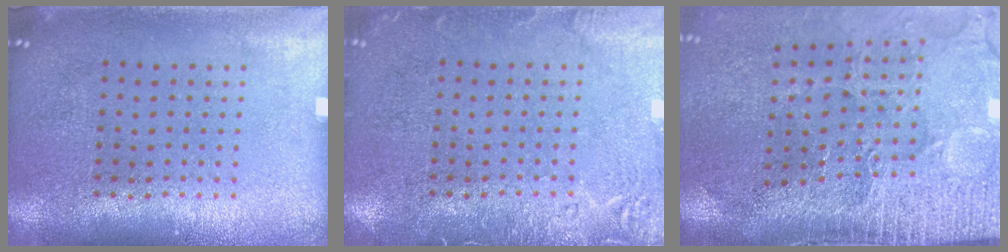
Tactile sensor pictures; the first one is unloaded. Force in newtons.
{"total": 2.4, "press": 2.4, "slide": 0.4}
{"total": 3.7, "press": 3.4, "slide": 1.4}